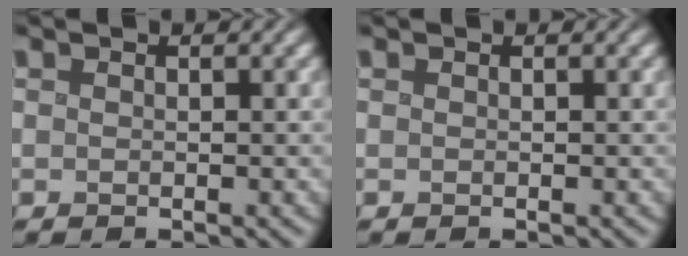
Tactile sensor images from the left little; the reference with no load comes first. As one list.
[{"total": 0.0}]